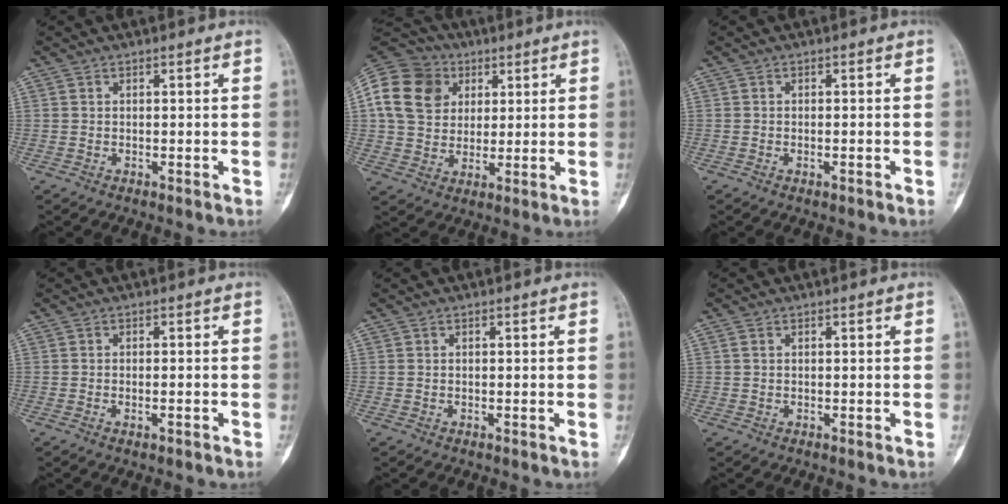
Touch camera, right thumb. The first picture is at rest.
{"total": 16.4, "force": [4.6, 13.5, 8.1], "torque": [-0.142, 0.014, 0.079]}
{"total": 1.0, "force": [-0.4, 0.4, 0.8], "torque": [-0.016, 0.008, -0.004]}
{"total": 1.6, "force": [-0.6, 0.5, 1.3], "torque": [-0.027, 0.010, -0.005]}
{"total": 0.0}
{"total": 0.6, "force": [0.2, 0.4, 0.4], "torque": [-0.011, 0.007, 0.006]}